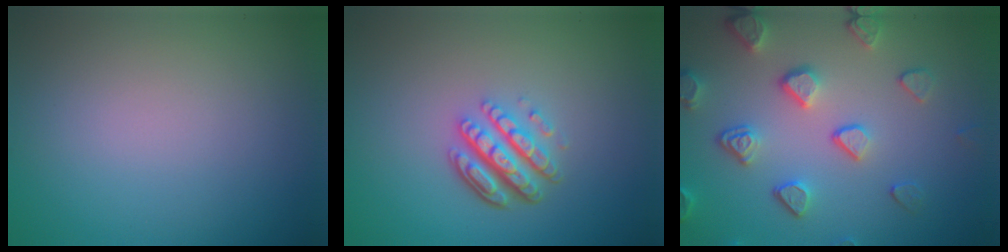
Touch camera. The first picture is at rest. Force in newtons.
{"total": 4.6, "press": 3.4, "slide": 3.2}
{"total": 4.1, "press": 3.6, "slide": 2.0}